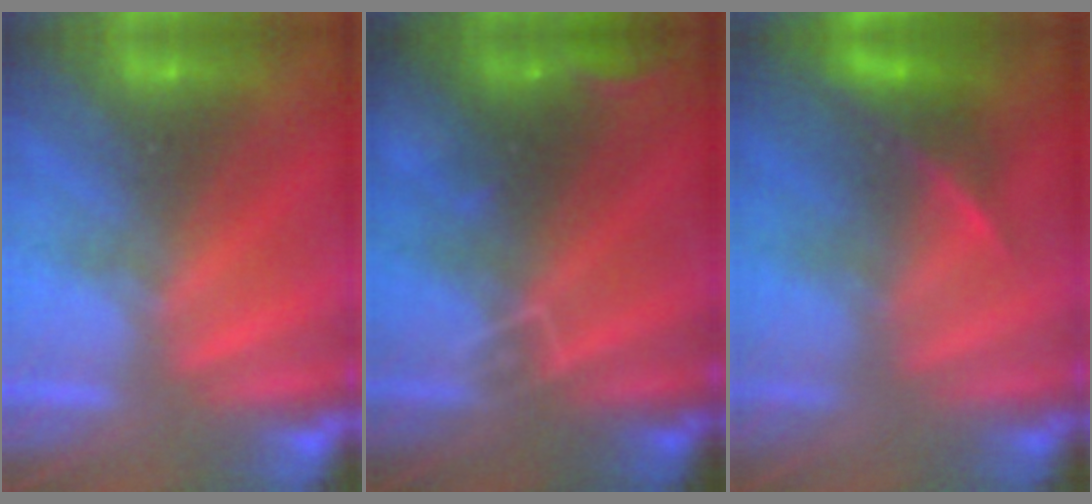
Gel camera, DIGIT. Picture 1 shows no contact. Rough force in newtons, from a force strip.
{"total": 2.9}
{"total": 2.4}